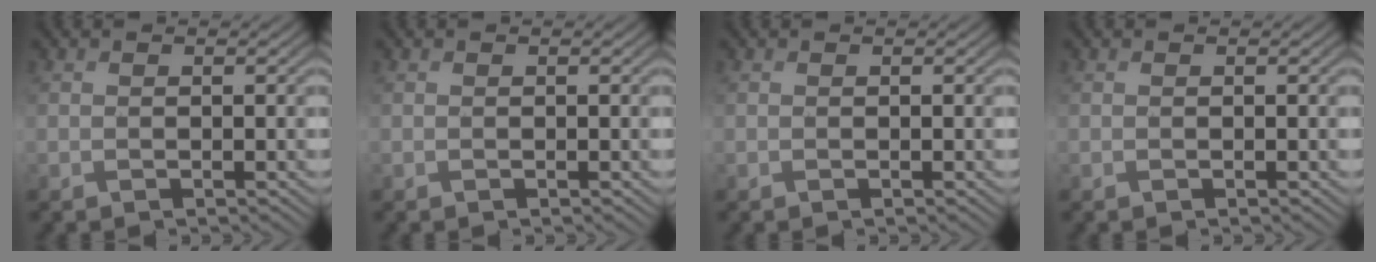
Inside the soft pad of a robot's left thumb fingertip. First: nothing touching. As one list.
[{"total": 0.0}, {"total": 0.0}, {"total": 0.0}]